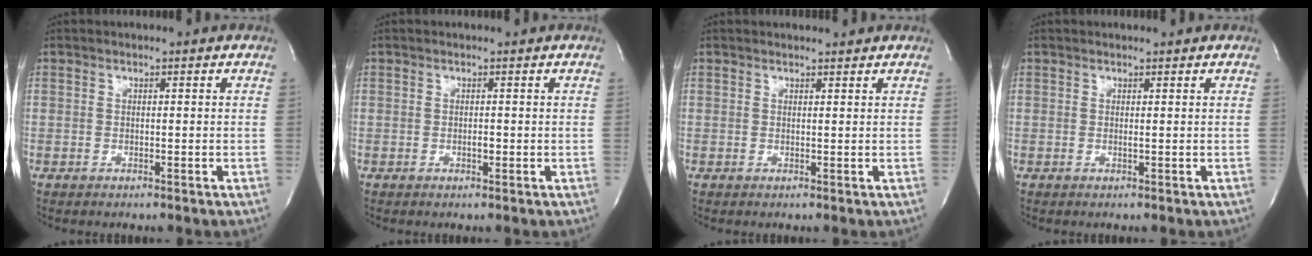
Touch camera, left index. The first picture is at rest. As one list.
[{"total": 0.6, "force": [-0.4, 0.2, 0.4], "torque": [-0.006, -0.003, -0.009]}, {"total": 1.8, "force": [1.7, 0.3, 0.3], "torque": [-0.011, 0.001, 0.020]}, {"total": 0.6, "force": [0.5, 0.0, 0.4], "torque": [-0.009, -0.002, 0.004]}]